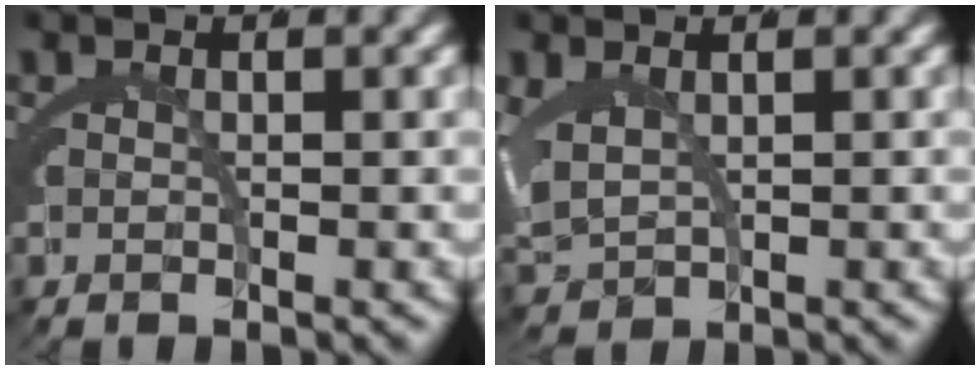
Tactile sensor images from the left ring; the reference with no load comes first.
{"total": 3.6, "force": [0.5, 2.7, 2.3], "torque": [-0.085, -0.025, 0.031]}